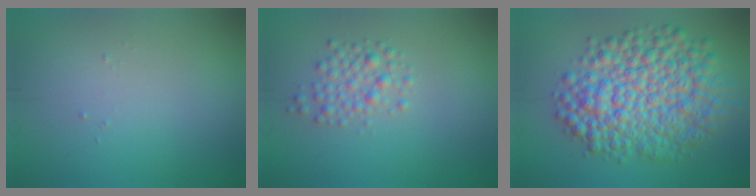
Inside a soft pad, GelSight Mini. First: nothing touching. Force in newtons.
{"total": 2.2, "press": 2.2, "slide": 0.1}
{"total": 10.1, "press": 10.1, "slide": 0.2}